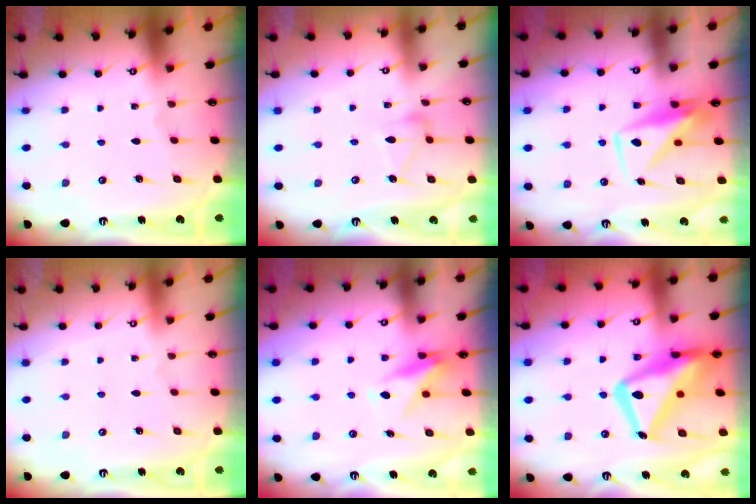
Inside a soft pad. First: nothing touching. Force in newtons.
{"total": 8.2, "press": 8.2, "slide": 0.3}
{"total": 9.1, "press": 9.1, "slide": 0.8}
{"total": 3.9, "press": 3.9, "slide": 0.1}
{"total": 9.7, "press": 9.7, "slide": 0.7}
{"total": 20.9, "press": 20.8, "slide": 1.8}